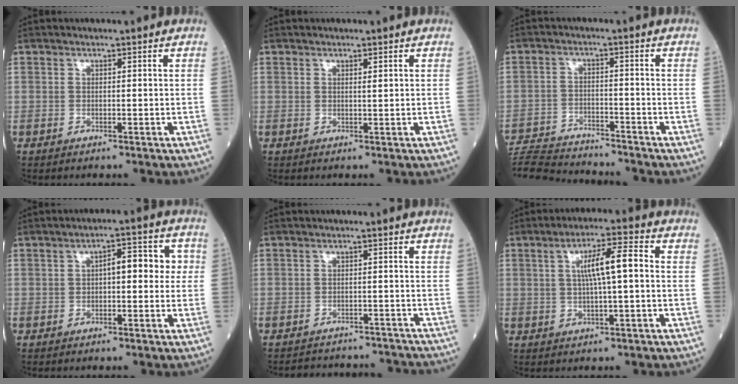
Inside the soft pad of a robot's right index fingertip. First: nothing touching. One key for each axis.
{"total": 0.7, "fx": 0.4, "fy": 0.0, "fz": 0.6, "tx": -0.011, "ty": -0.003, "tz": 0.006}
{"total": 10.9, "fx": -10.7, "fy": 0.2, "fz": 2.0, "tx": -0.034, "ty": 0.001, "tz": -0.183}
{"total": 6.1, "fx": 0.6, "fy": 2.4, "fz": 5.5, "tx": -0.072, "ty": 0.030, "tz": 0.006}
{"total": 10.0, "fx": -9.7, "fy": 2.2, "fz": 1.0, "tx": -0.014, "ty": 0.016, "tz": -0.113}
{"total": 7.2, "fx": 0.9, "fy": 0.6, "fz": 7.1, "tx": -0.121, "ty": 0.014, "tz": 0.014}